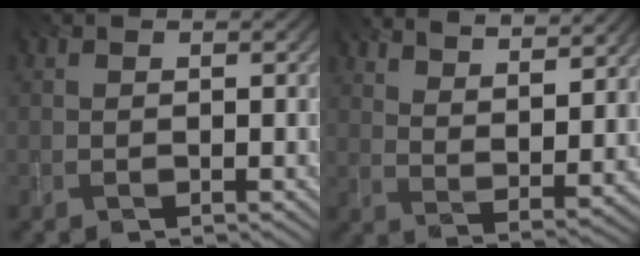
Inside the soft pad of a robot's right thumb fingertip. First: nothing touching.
{"total": 10.6, "force": [8.2, 2.4, 6.3], "torque": [-0.105, -0.010, 0.115]}